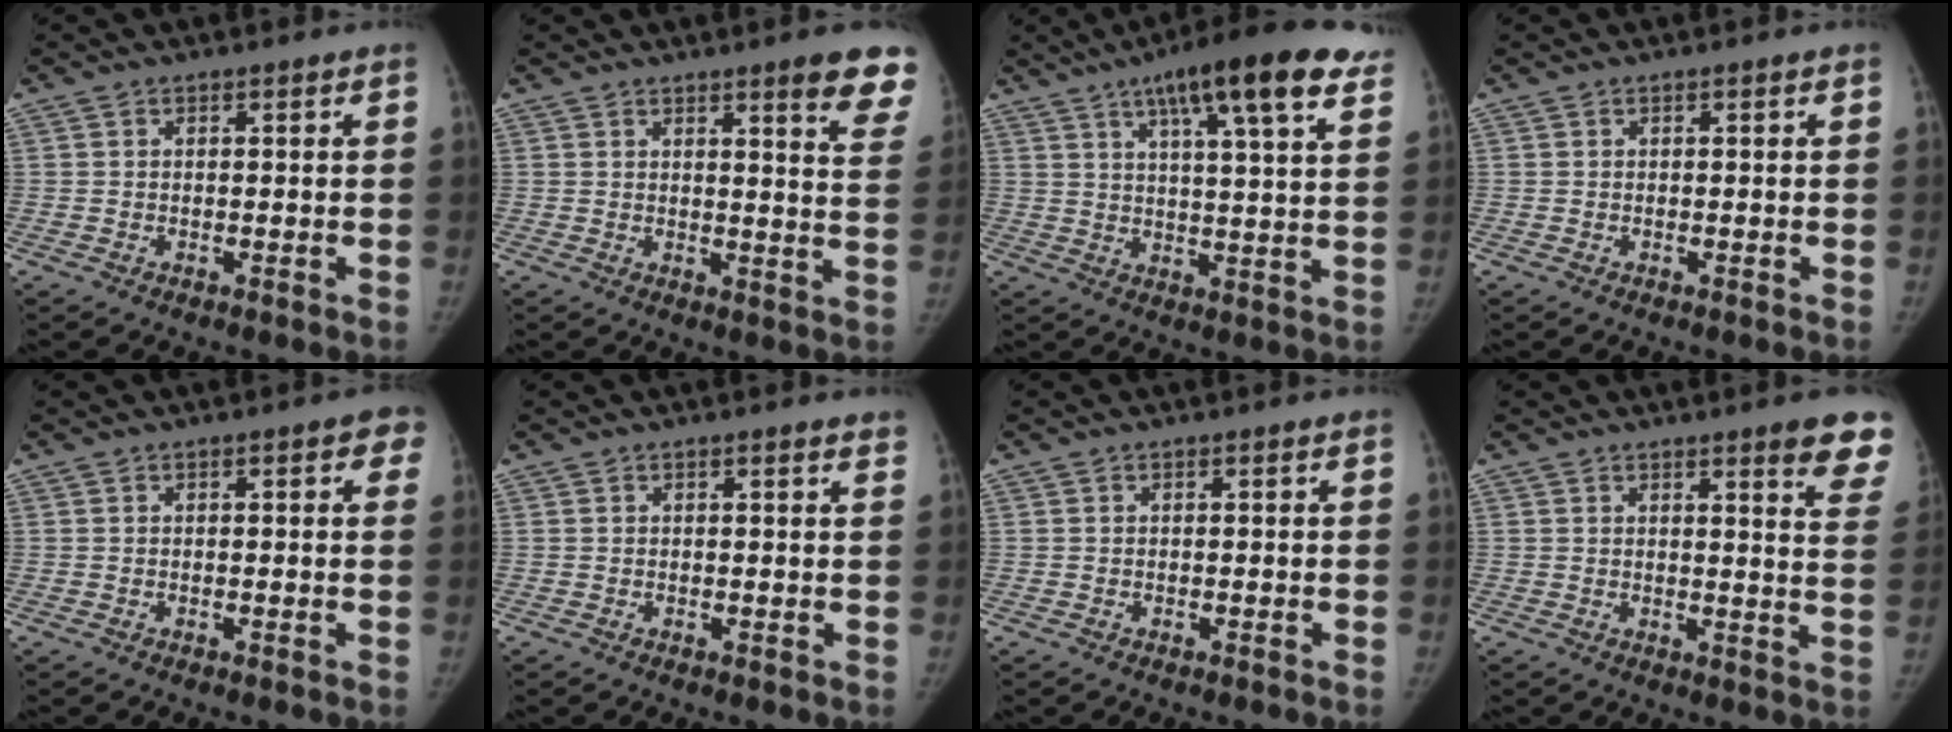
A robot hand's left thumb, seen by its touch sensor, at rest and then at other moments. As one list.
[{"total": 11.1, "force": [7.8, 1.7, 7.7], "torque": [-0.066, -0.041, 0.078]}, {"total": 19.4, "force": [11.4, 3.7, 15.3], "torque": [-0.209, -0.016, 0.158]}, {"total": 0.0}, {"total": 3.0, "force": [1.1, 1.4, 2.4], "torque": [-0.005, 0.002, 0.003]}, {"total": 1.6, "force": [1.4, 0.3, 0.6], "torque": [-0.004, -0.004, 0.010]}, {"total": 0.0}, {"total": 10.2, "force": [7.2, 1.8, 7.0], "torque": [-0.056, -0.036, 0.070]}]